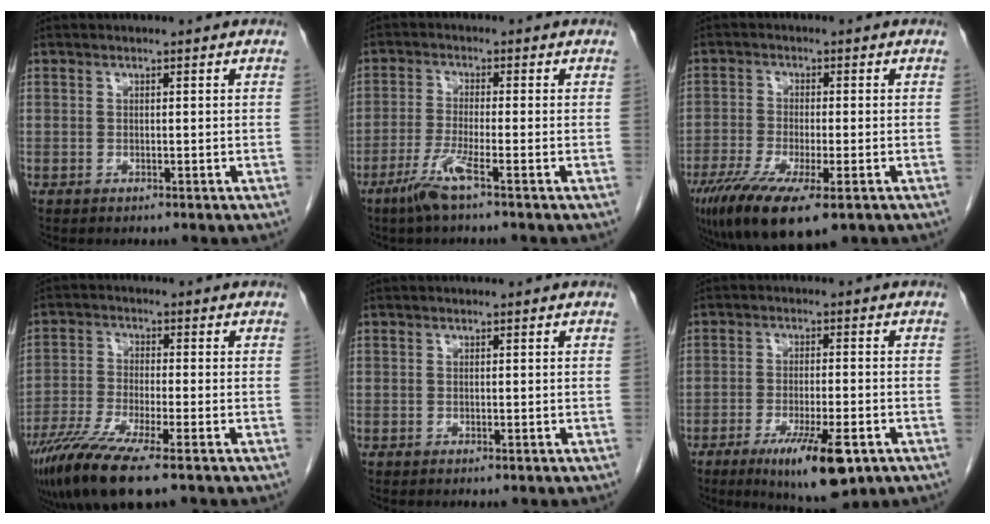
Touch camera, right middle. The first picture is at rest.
{"total": 4.7, "force": [-2.9, -0.5, 3.6], "torque": [-0.077, -0.011, -0.062]}
{"total": 12.9, "force": [-7.9, 3.0, 9.7], "torque": [-0.187, -0.038, -0.132]}
{"total": 10.2, "force": [-6.8, 0.7, 7.6], "torque": [-0.152, -0.026, -0.121]}
{"total": 0.0}
{"total": 10.7, "force": [-5.7, 2.1, 8.8], "torque": [-0.142, -0.022, -0.082]}